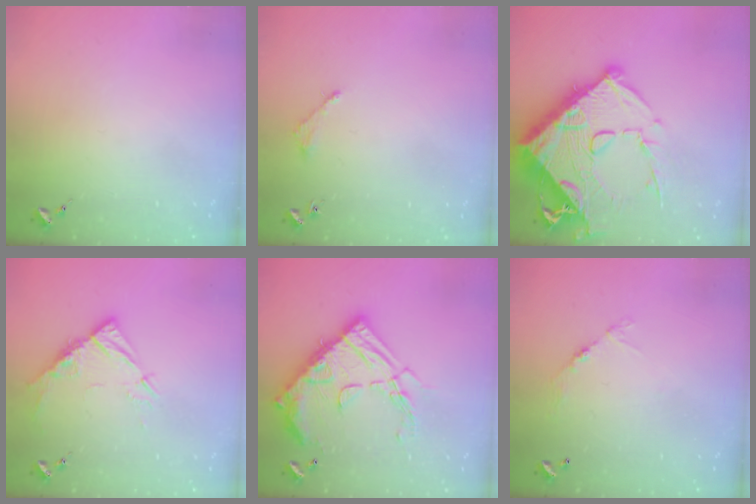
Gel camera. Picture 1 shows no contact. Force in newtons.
{"total": 3.0, "press": 3.0, "slide": 0.4}
{"total": 25.7, "press": 25.6, "slide": 2.6}
{"total": 10.7, "press": 10.7, "slide": 0.9}
{"total": 23.7, "press": 23.6, "slide": 2.2}
{"total": 6.7, "press": 6.7, "slide": 0.5}